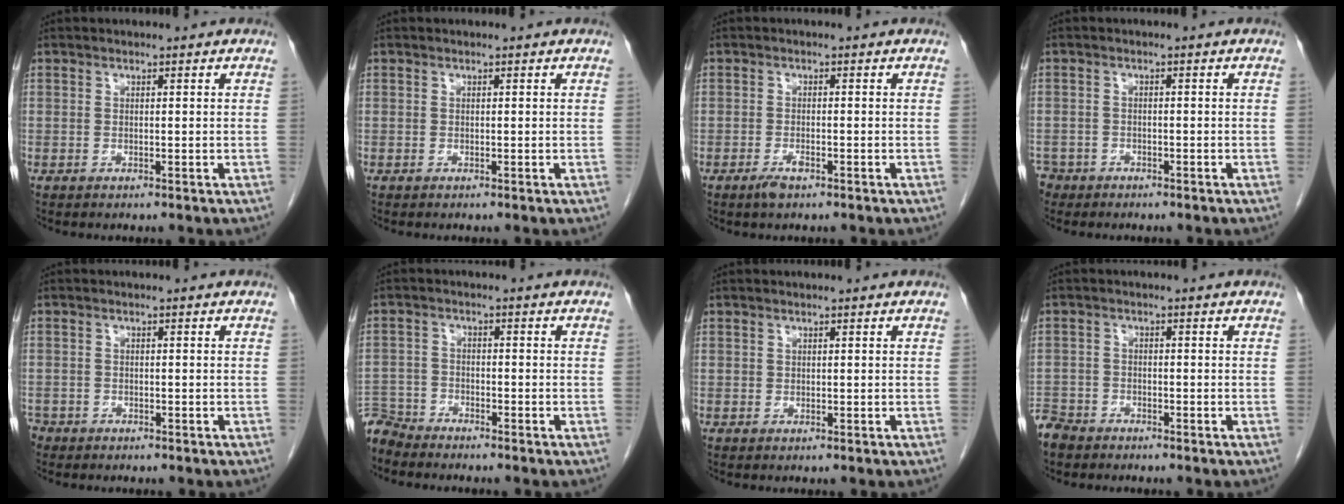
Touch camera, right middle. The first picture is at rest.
{"total": 0.0}
{"total": 1.9, "force": [-1.3, 0.5, 1.3], "torque": [-0.030, -0.002, -0.022]}
{"total": 3.8, "force": [-2.9, 2.4, -0.1], "torque": [-0.005, 0.003, -0.053]}
{"total": 3.6, "force": [-2.8, 2.1, 0.6], "torque": [-0.017, 0.000, -0.049]}
{"total": 5.8, "force": [-5.7, 1.4, -0.1], "torque": [0.002, -0.006, -0.112]}
{"total": 0.0}
{"total": 4.2, "force": [-3.8, 1.8, 0.4], "torque": [-0.014, -0.005, -0.075]}